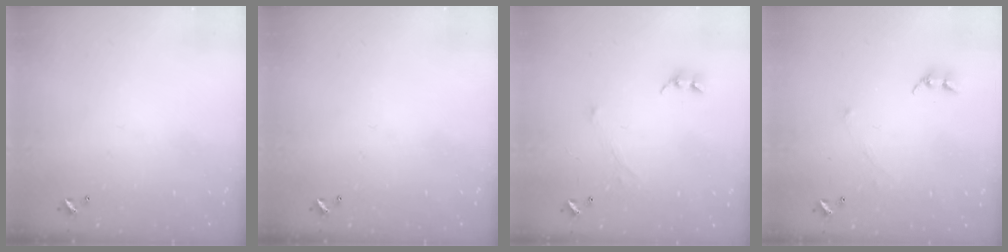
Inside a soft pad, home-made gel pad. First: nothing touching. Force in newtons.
{"total": 0.0}
{"total": 0.7, "press": 0.4, "slide": 0.5}
{"total": 0.7, "press": 0.6, "slide": 0.4}